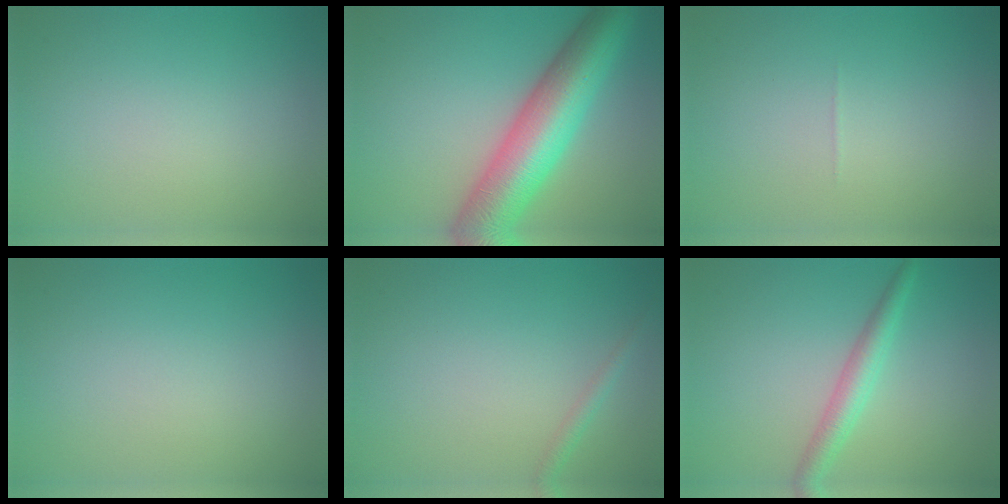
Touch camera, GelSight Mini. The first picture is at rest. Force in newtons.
{"total": 10.2, "press": 10.2, "slide": 0.2}
{"total": 0.0}
{"total": 0.0}
{"total": 1.1, "press": 1.1, "slide": 0.0}
{"total": 2.7, "press": 2.7, "slide": 0.1}